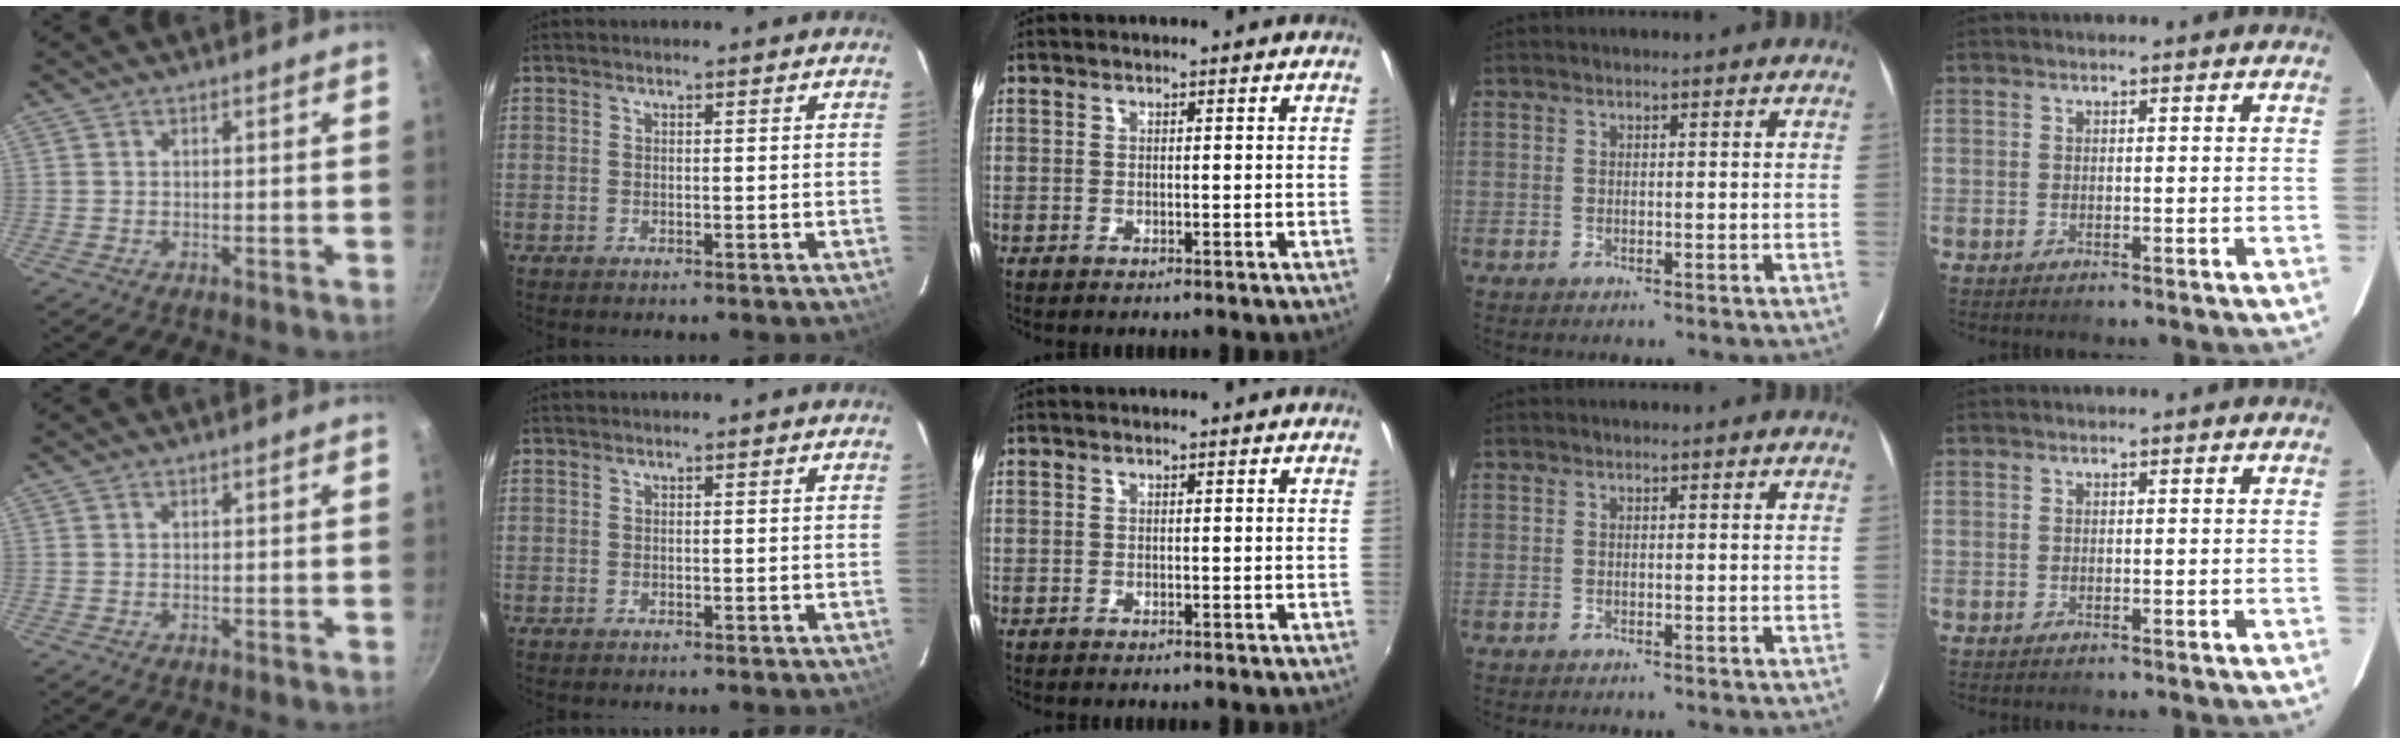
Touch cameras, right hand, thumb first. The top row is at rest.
{}